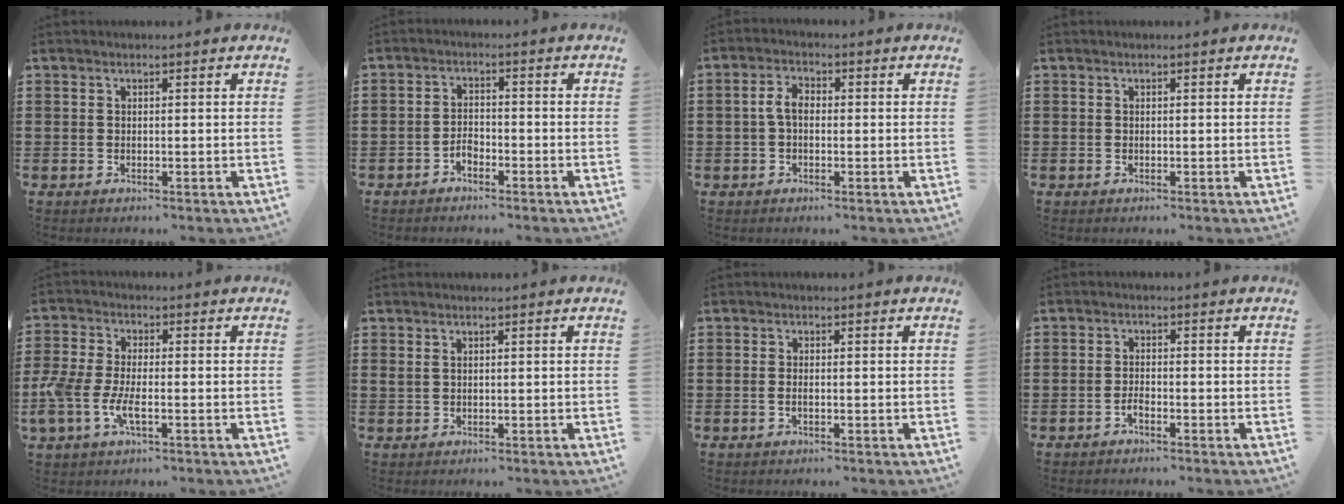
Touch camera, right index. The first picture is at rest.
{"total": 1.9, "force": [-1.5, 1.1, 0.5], "torque": [-0.015, 0.002, -0.033]}
{"total": 3.5, "force": [-0.3, 2.0, 2.9], "torque": [-0.071, 0.002, -0.011]}
{"total": 0.0}
{"total": 5.9, "force": [-1.9, 2.5, 5.0], "torque": [-0.127, -0.008, -0.044]}
{"total": 0.8, "force": [0.4, 0.4, 0.6], "torque": [-0.013, 0.003, 0.008]}
{"total": 0.8, "force": [-0.2, 0.2, 0.7], "torque": [-0.014, -0.003, -0.003]}
{"total": 1.3, "force": [-1.0, 0.3, 0.7], "torque": [-0.014, -0.004, -0.018]}